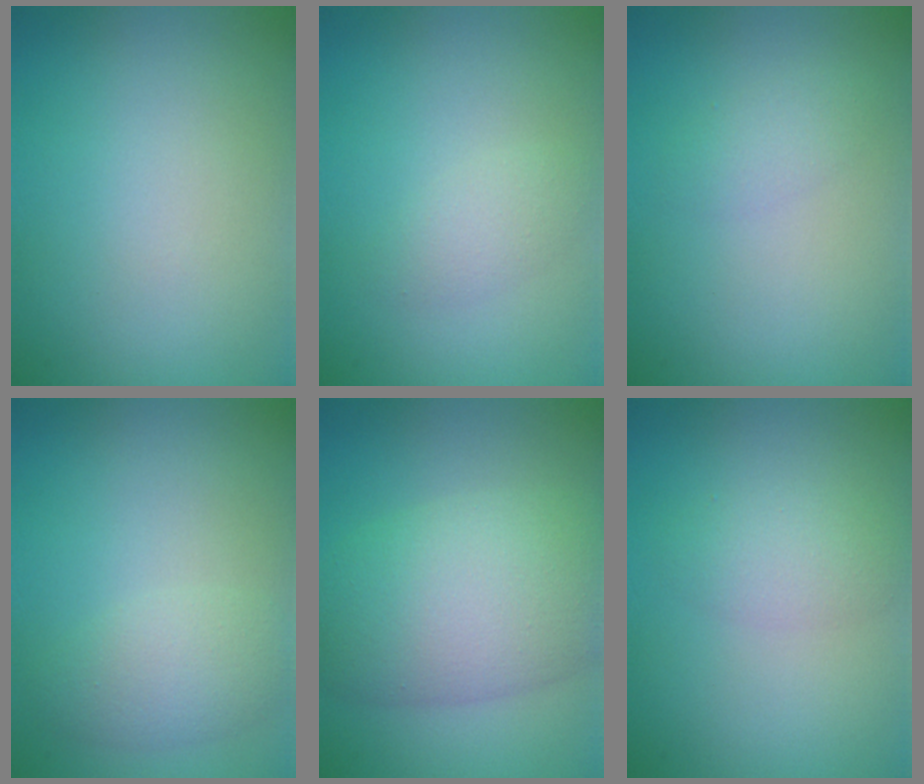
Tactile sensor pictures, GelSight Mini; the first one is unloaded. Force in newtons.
{"total": 1.7, "press": 1.7, "slide": 0.0}
{"total": 1.3, "press": 1.3, "slide": 0.1}
{"total": 2.9, "press": 2.9, "slide": 0.1}
{"total": 8.9, "press": 8.9, "slide": 0.5}
{"total": 2.2, "press": 2.2, "slide": 0.0}